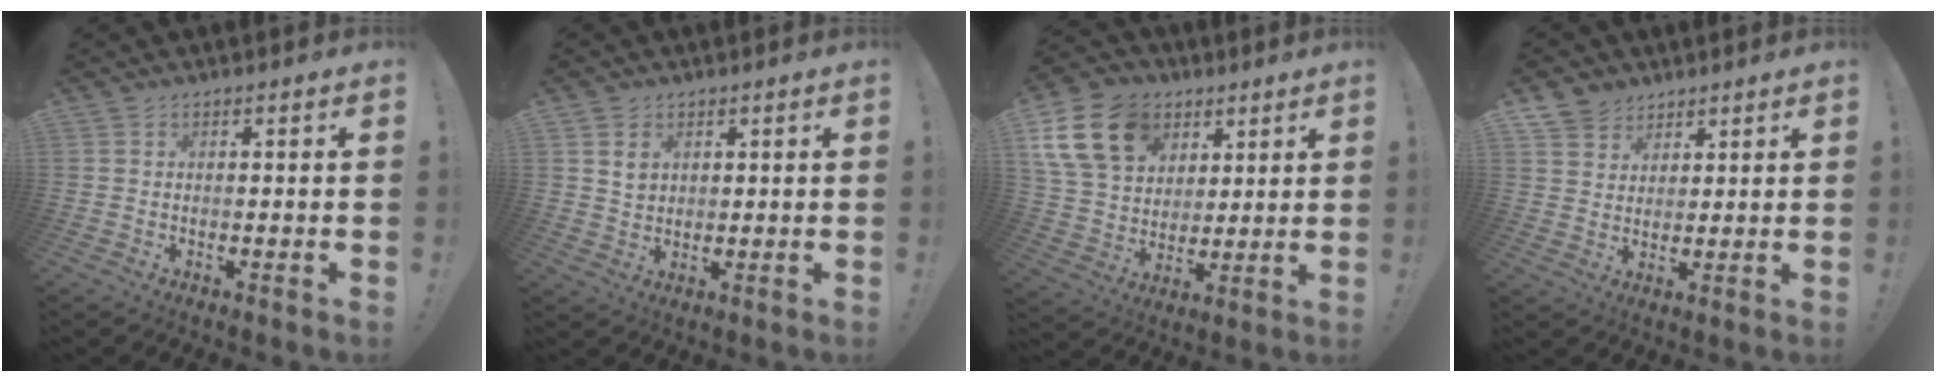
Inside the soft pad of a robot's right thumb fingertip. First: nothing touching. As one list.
[{"total": 3.8, "force": [1.7, 3.1, 1.3], "torque": [-0.011, -0.009, 0.029]}, {"total": 18.4, "force": [8.2, 13.7, 9.0], "torque": [-0.159, -0.027, 0.163]}, {"total": 6.3, "force": [4.5, 4.3, 0.3], "torque": [-0.003, -0.033, 0.089]}]